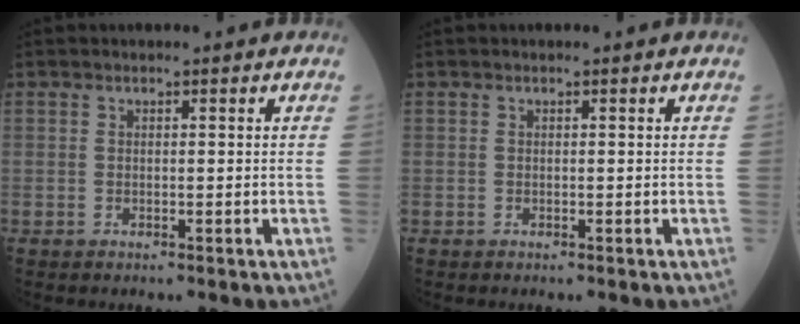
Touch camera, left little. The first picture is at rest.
{"total": 0.0}